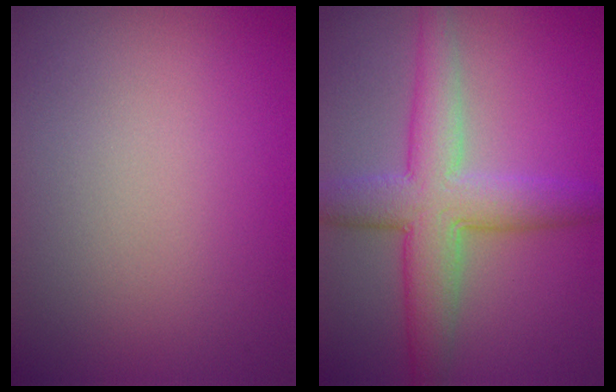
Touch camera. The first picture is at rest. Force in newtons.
{"total": 6.8, "press": 6.8, "slide": 0.1}